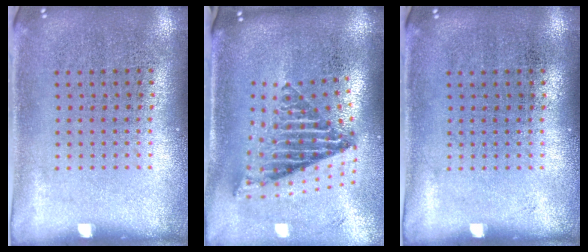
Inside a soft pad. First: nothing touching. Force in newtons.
{"total": 2.7, "press": 1.8, "slide": 2.0}
{"total": 0.0}